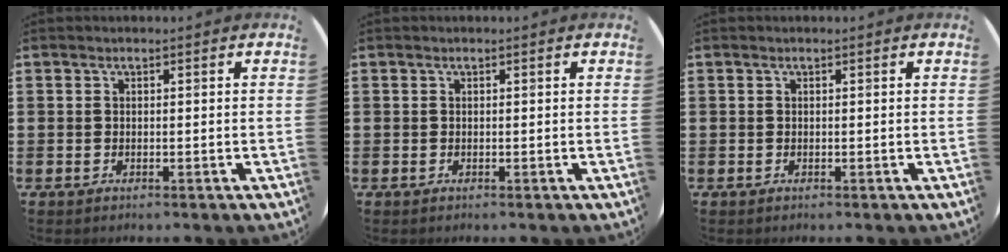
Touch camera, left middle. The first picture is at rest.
{"total": 0.0}
{"total": 0.0}